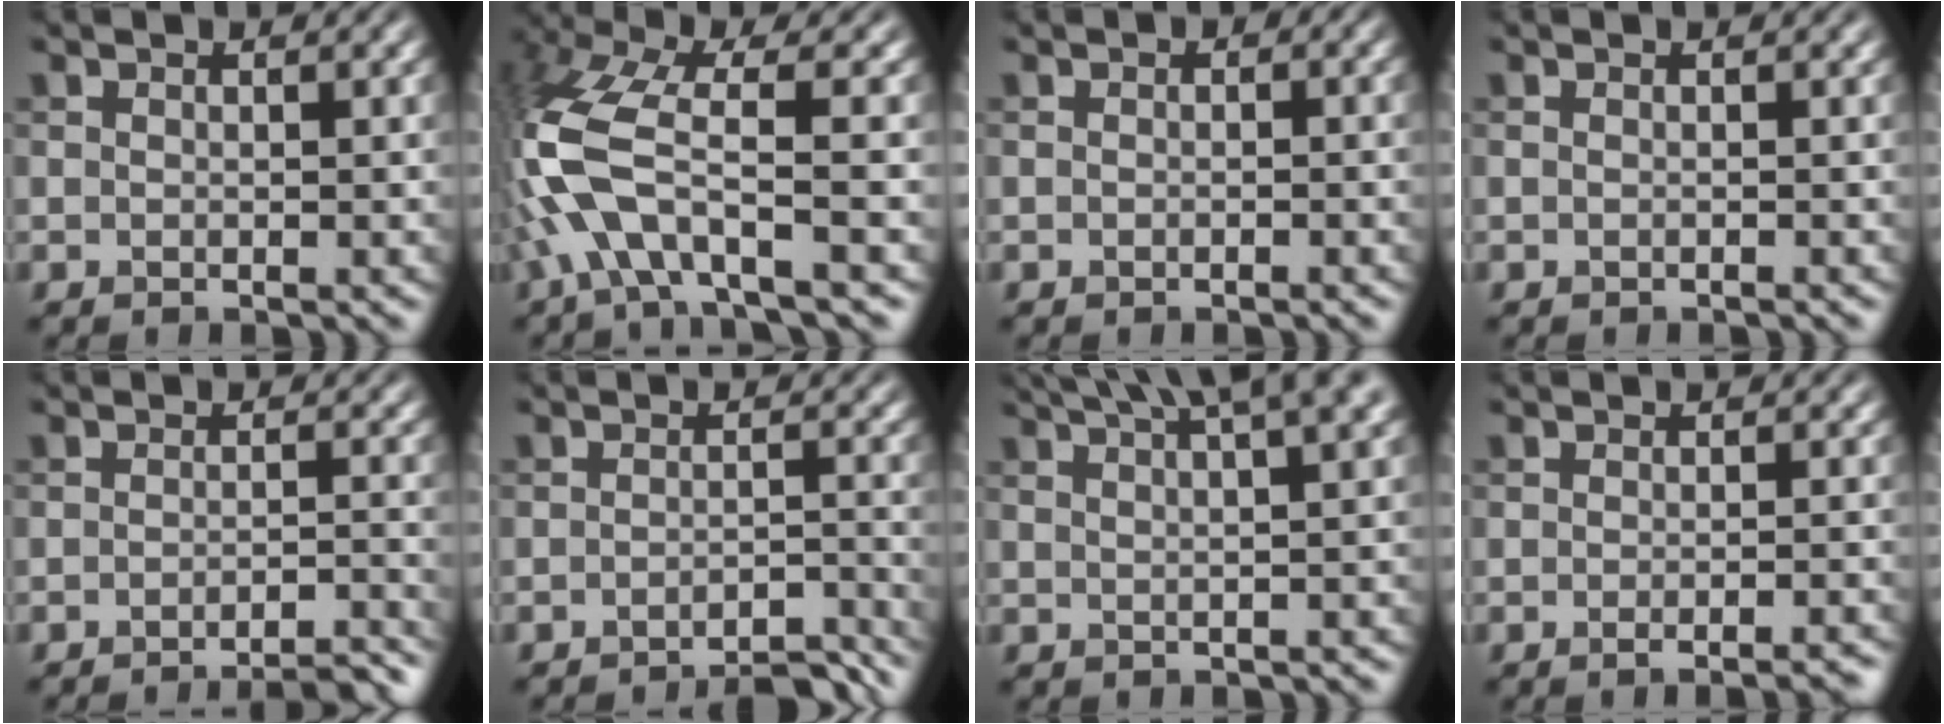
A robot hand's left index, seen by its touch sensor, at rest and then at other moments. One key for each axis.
{"total": 8.1, "fx": -2.6, "fy": 2.6, "fz": 7.3, "tx": -0.172, "ty": 0.010, "tz": -0.065}
{"total": 0.6, "fx": -0.2, "fy": 0.3, "fz": 0.5, "tx": -0.007, "ty": 0.000, "tz": -0.004}
{"total": 0.6, "fx": -0.3, "fy": 0.2, "fz": 0.4, "tx": -0.003, "ty": -0.004, "tz": -0.012}
{"total": 4.8, "fx": -4.1, "fy": 0.6, "fz": 2.4, "tx": -0.024, "ty": 0.009, "tz": -0.058}
{"total": 3.9, "fx": -3.6, "fy": 0.4, "fz": 1.6, "tx": -0.009, "ty": 0.012, "tz": -0.052}
{"total": 7.9, "fx": 5.4, "fy": 1.8, "fz": 5.5, "tx": -0.053, "ty": 0.034, "tz": 0.049}
{"total": 2.6, "fx": -1.4, "fy": 0.7, "fz": 2.0, "tx": -0.011, "ty": 0.002, "tz": -0.021}